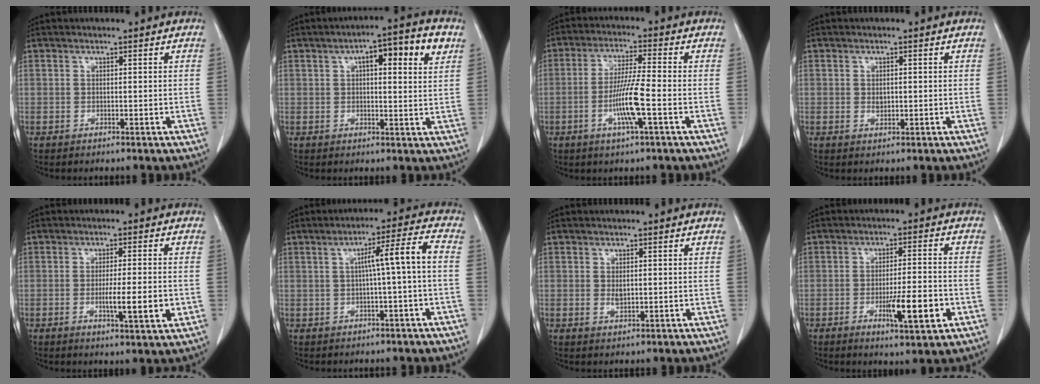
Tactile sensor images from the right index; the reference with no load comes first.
{"total": 8.9, "force": [3.5, 1.9, 7.9], "torque": [-0.116, 0.018, 0.045]}
{"total": 7.9, "force": [-2.5, -0.3, 7.5], "torque": [-0.144, -0.006, -0.050]}
{"total": 1.2, "force": [0.0, 0.7, 0.9], "torque": [-0.017, -0.001, 0.002]}
{"total": 6.5, "force": [-1.6, 0.3, 6.3], "torque": [-0.101, -0.010, -0.024]}
{"total": 6.2, "force": [-0.1, -0.7, 6.2], "torque": [-0.097, 0.018, 0.001]}
{"total": 1.5, "force": [0.0, 0.7, 1.4], "torque": [-0.026, -0.003, 0.003]}
{"total": 8.4, "force": [-3.1, 0.9, 7.7], "torque": [-0.120, -0.010, -0.045]}